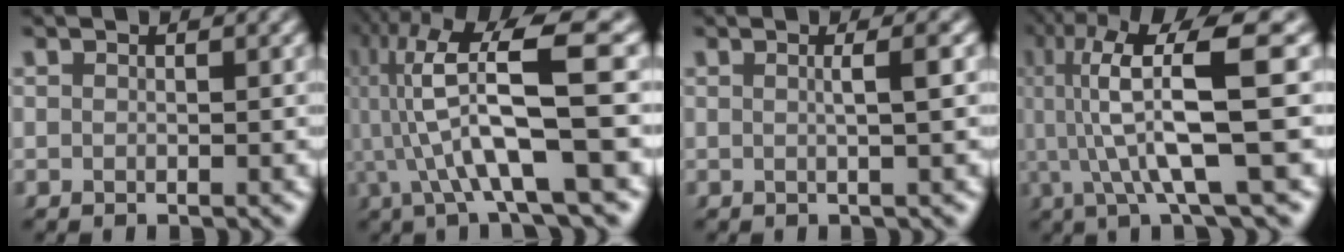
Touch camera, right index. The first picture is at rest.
{"total": 9.6, "force": [2.2, 2.9, 8.8], "torque": [-0.154, 0.013, 0.027]}
{"total": 1.6, "force": [0.3, -0.4, 1.5], "torque": [-0.020, 0.006, 0.001]}
{"total": 11.0, "force": [3.0, 3.0, 10.1], "torque": [-0.164, 0.014, 0.039]}